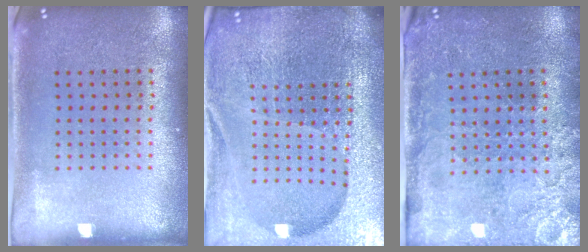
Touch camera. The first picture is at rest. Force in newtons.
{"total": 7.0, "press": 6.0, "slide": 3.5}
{"total": 3.3, "press": 3.2, "slide": 0.8}